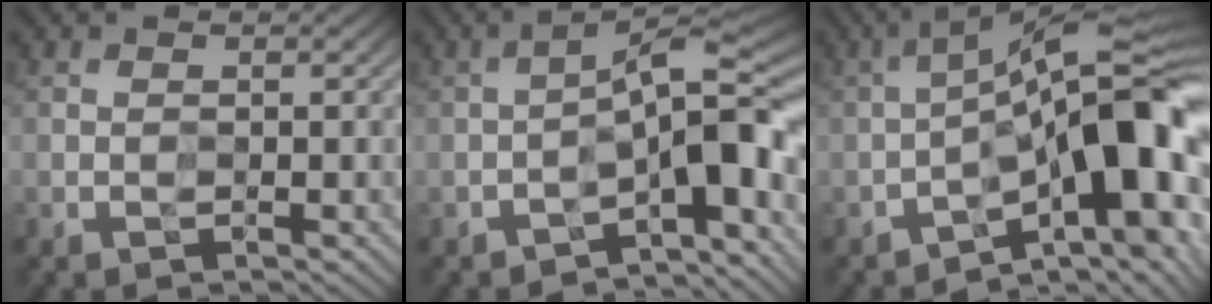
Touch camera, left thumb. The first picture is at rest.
{"total": 10.2, "force": [-4.2, 2.8, 8.8], "torque": [-0.120, 0.014, -0.075]}
{"total": 15.0, "force": [-4.0, 5.1, 13.6], "torque": [-0.179, 0.017, -0.073]}